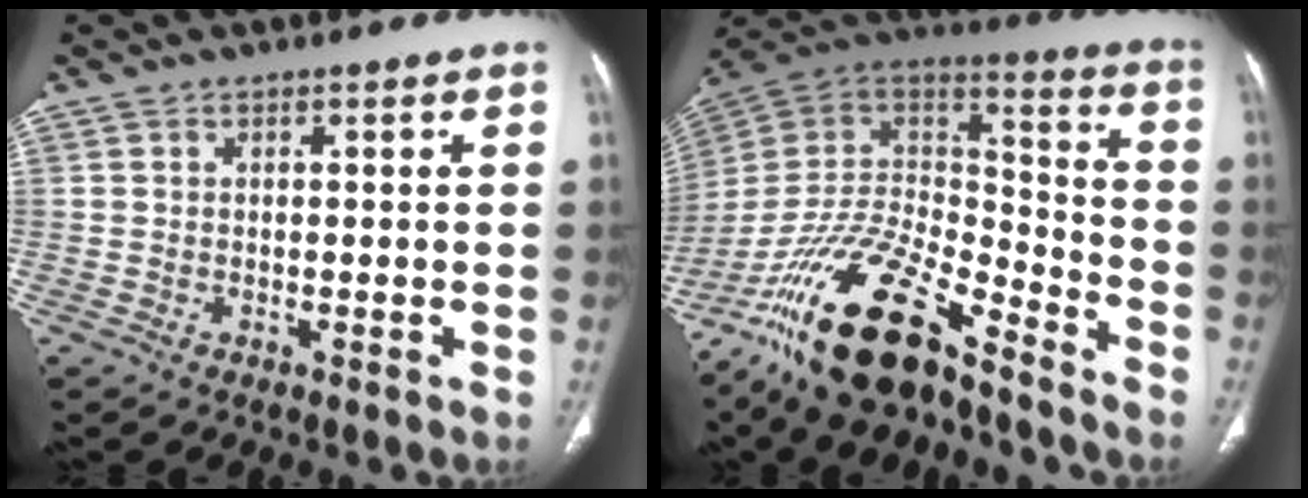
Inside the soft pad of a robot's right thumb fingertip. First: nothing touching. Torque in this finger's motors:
{"motor_torque": [1.88, 1.04, 1.59, -1.18, 0.57]}